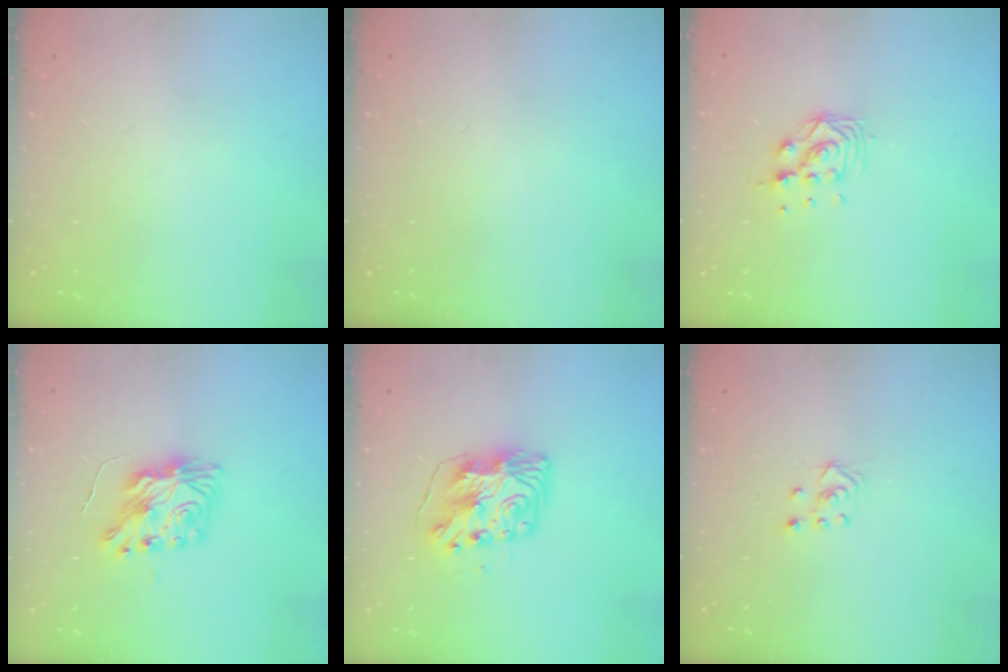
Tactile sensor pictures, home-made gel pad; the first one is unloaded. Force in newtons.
{"total": 0.0}
{"total": 7.8, "press": 7.8, "slide": 0.6}
{"total": 8.5, "press": 8.4, "slide": 0.4}
{"total": 9.2, "press": 9.1, "slide": 1.1}
{"total": 3.4, "press": 3.4, "slide": 0.3}